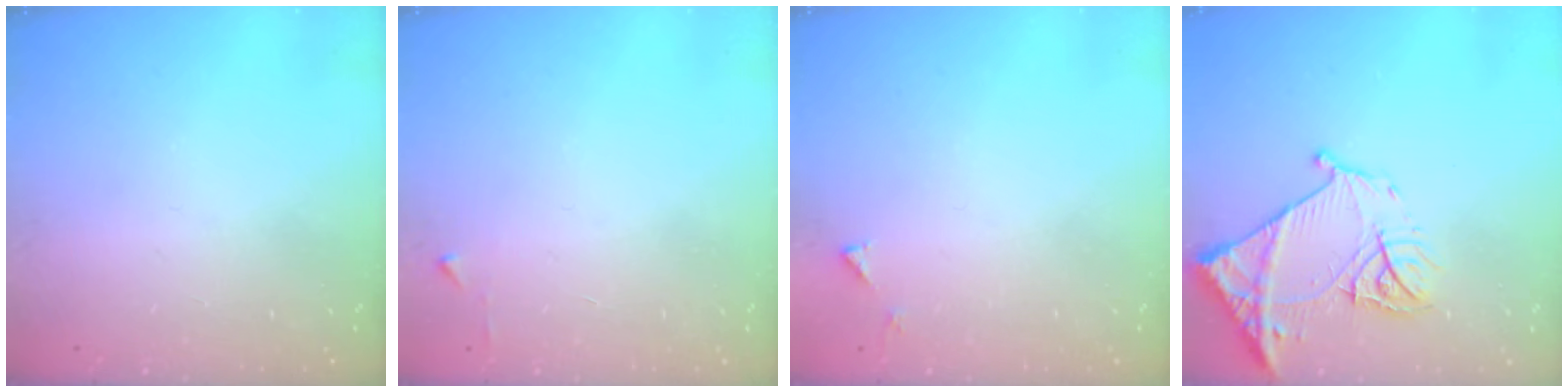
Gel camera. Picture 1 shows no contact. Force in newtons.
{"total": 2.4, "press": 2.4, "slide": 0.3}
{"total": 3.5, "press": 3.5, "slide": 0.3}
{"total": 15.0, "press": 14.9, "slide": 1.6}